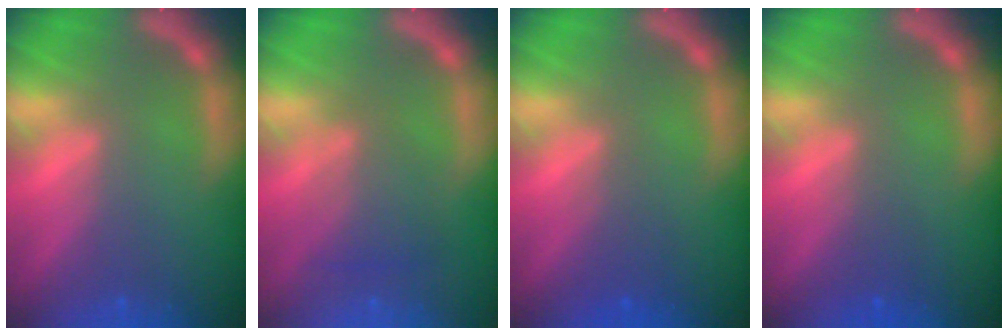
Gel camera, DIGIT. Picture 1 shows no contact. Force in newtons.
{"total": 3.4}
{"total": 2.0}
{"total": 1.5}